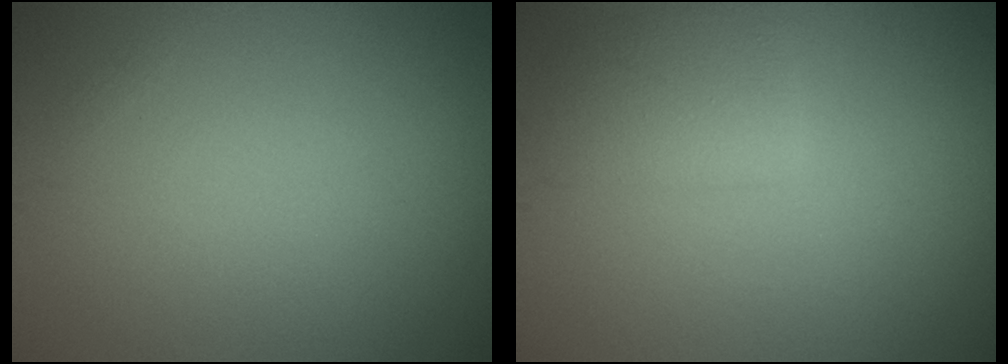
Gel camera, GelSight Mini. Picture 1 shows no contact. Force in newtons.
{"total": 2.6, "press": 2.6, "slide": 0.1}